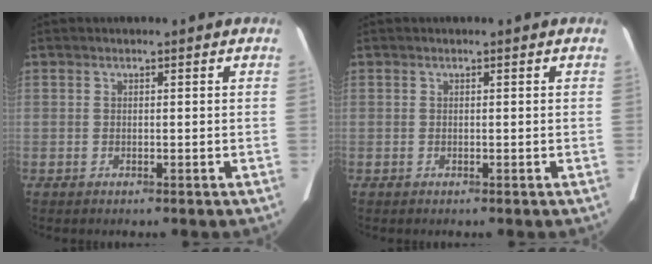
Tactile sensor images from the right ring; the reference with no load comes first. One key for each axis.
{"total": 0.0}